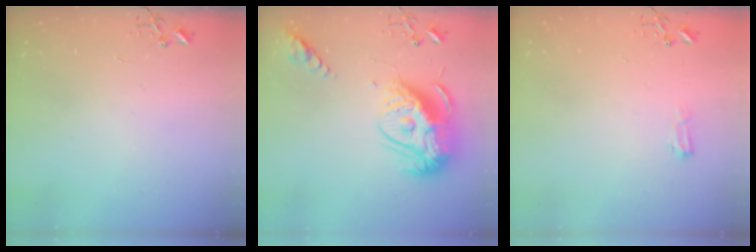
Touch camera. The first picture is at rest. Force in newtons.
{"total": 19.7, "press": 19.6, "slide": 1.9}
{"total": 5.1, "press": 5.1, "slide": 0.6}